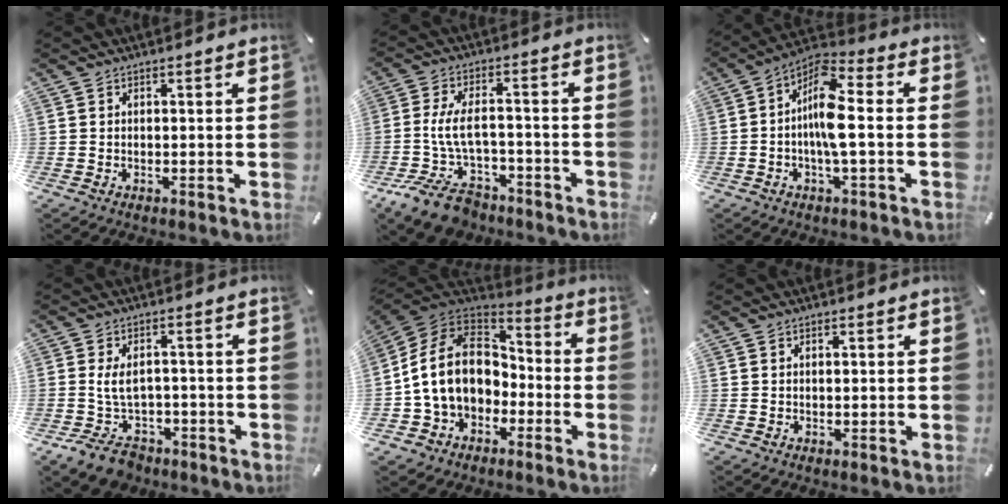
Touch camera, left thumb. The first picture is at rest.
{"total": 12.7, "force": [-4.9, 7.3, 9.3], "torque": [-0.187, 0.027, -0.083]}
{"total": 10.9, "force": [-1.1, 3.6, 10.2], "torque": [-0.202, -0.009, -0.019]}
{"total": 8.5, "force": [-2.5, 5.6, 5.8], "torque": [-0.113, 0.013, -0.043]}
{"total": 16.0, "force": [-0.8, 13.0, 9.2], "torque": [-0.192, 0.019, -0.013]}
{"total": 0.6, "force": [0.2, 0.2, 0.5], "torque": [-0.011, 0.000, 0.004]}